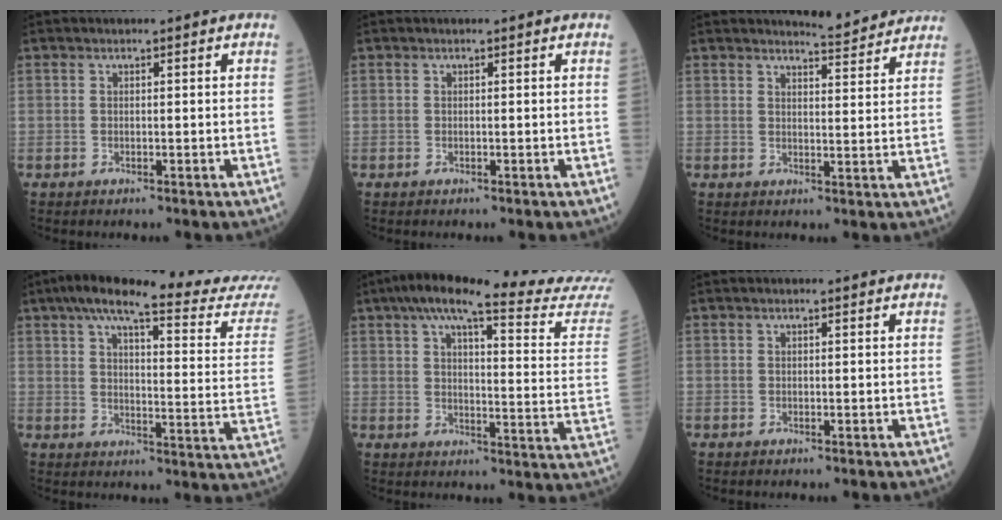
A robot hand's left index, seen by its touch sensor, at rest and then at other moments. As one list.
[{"total": 0.0}, {"total": 5.8, "force": [5.8, 0.0, 0.4], "torque": [-0.020, -0.007, 0.067]}, {"total": 23.6, "force": [21.0, -0.2, 10.8], "torque": [-0.157, -0.057, 0.259]}, {"total": 23.7, "force": [21.1, -0.6, 10.7], "torque": [-0.154, -0.063, 0.257]}, {"total": 0.7, "force": [0.5, 0.1, 0.4], "torque": [-0.010, 0.006, 0.006]}]